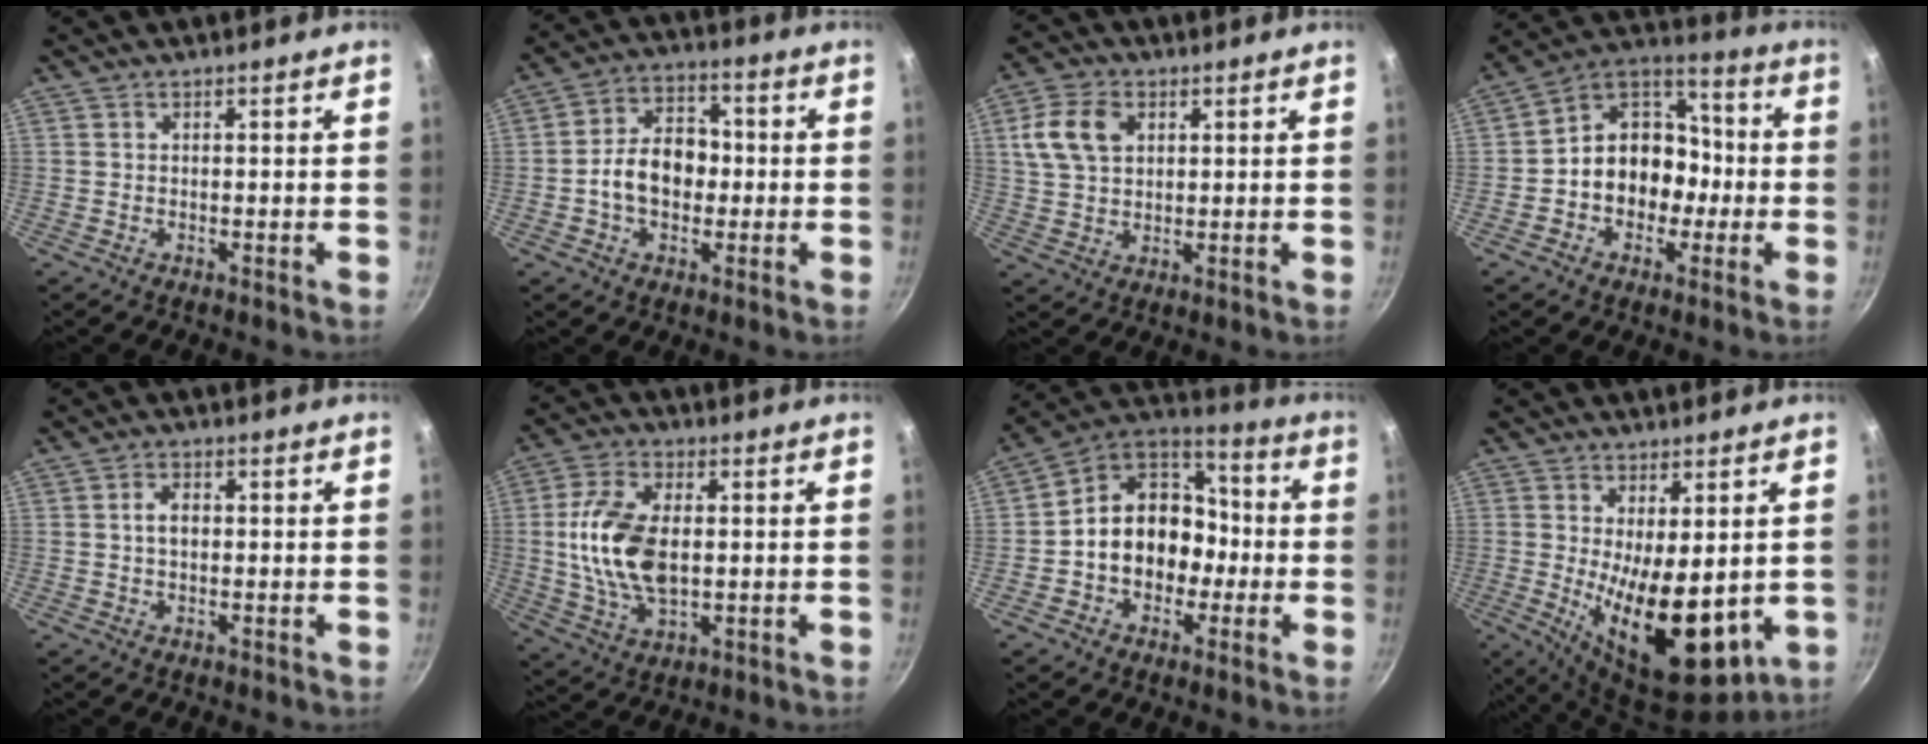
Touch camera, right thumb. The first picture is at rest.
{"total": 10.6, "force": [-1.2, 7.7, 7.3], "torque": [-0.084, 0.028, -0.031]}
{"total": 9.1, "force": [2.9, 6.3, 5.9], "torque": [-0.100, 0.005, 0.053]}
{"total": 14.2, "force": [-2.6, 11.6, 7.8], "torque": [-0.065, 0.052, -0.057]}
{"total": 2.8, "force": [0.1, 1.9, 2.1], "torque": [-0.030, 0.008, 0.000]}
{"total": 14.4, "force": [0.5, 8.2, 11.8], "torque": [-0.222, 0.006, 0.010]}
{"total": 15.5, "force": [-2.6, 12.4, 8.8], "torque": [-0.093, 0.055, -0.056]}
{"total": 15.7, "force": [-1.1, 7.1, 14.0], "torque": [-0.199, -0.031, 0.004]}